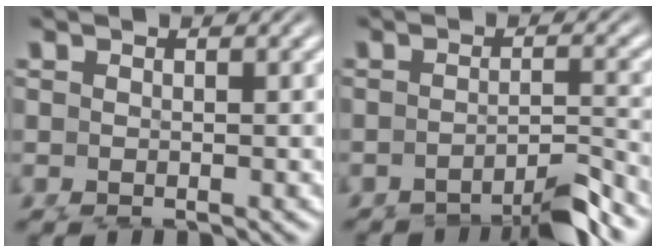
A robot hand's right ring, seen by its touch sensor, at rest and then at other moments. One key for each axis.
{"total": 4.7, "fx": -4.1, "fy": 0.6, "fz": 2.2, "tx": -0.015, "ty": -0.004, "tz": -0.063}